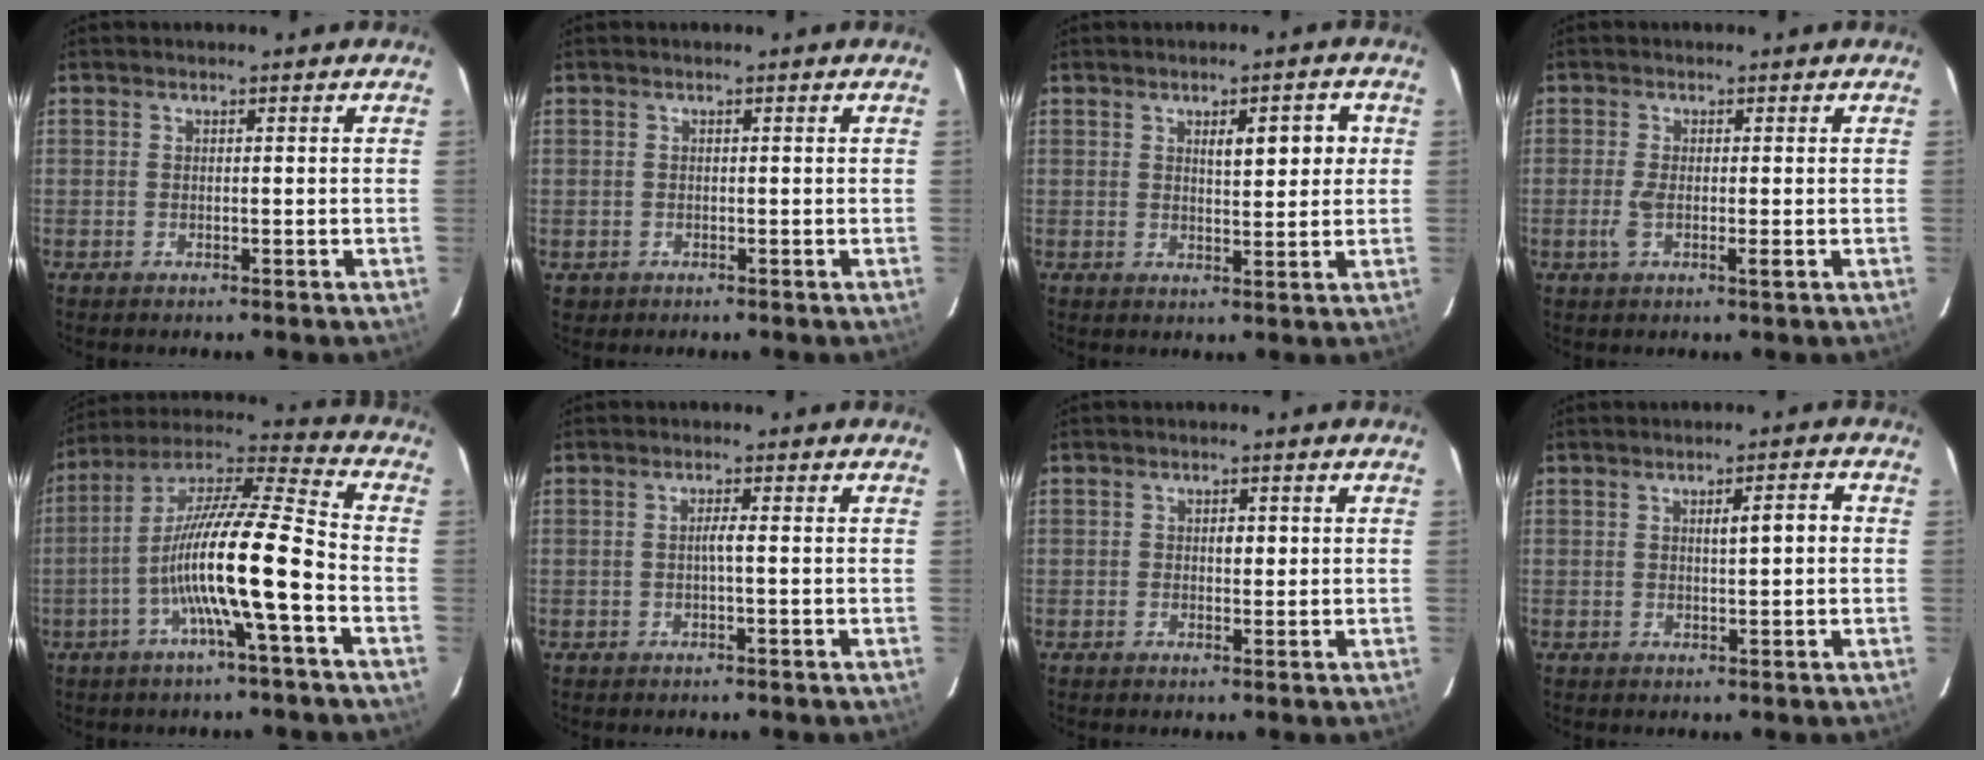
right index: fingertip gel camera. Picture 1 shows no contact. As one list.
[{"total": 1.3, "force": [-0.3, 1.3, 0.0], "torque": [-0.001, 0.007, -0.001]}, {"total": 5.2, "force": [1.6, 1.6, 4.7], "torque": [-0.069, 0.009, 0.026]}, {"total": 3.1, "force": [-0.8, 0.6, 2.9], "torque": [-0.057, -0.005, -0.012]}, {"total": 15.7, "force": [-4.4, 0.2, 15.1], "torque": [-0.277, 0.014, -0.086]}, {"total": 1.3, "force": [-0.2, -0.2, 1.3], "torque": [-0.023, 0.002, -0.004]}, {"total": 1.8, "force": [0.2, 1.0, 1.5], "torque": [-0.023, 0.002, 0.003]}, {"total": 3.4, "force": [0.4, 0.4, 3.3], "torque": [-0.054, 0.008, 0.008]}]